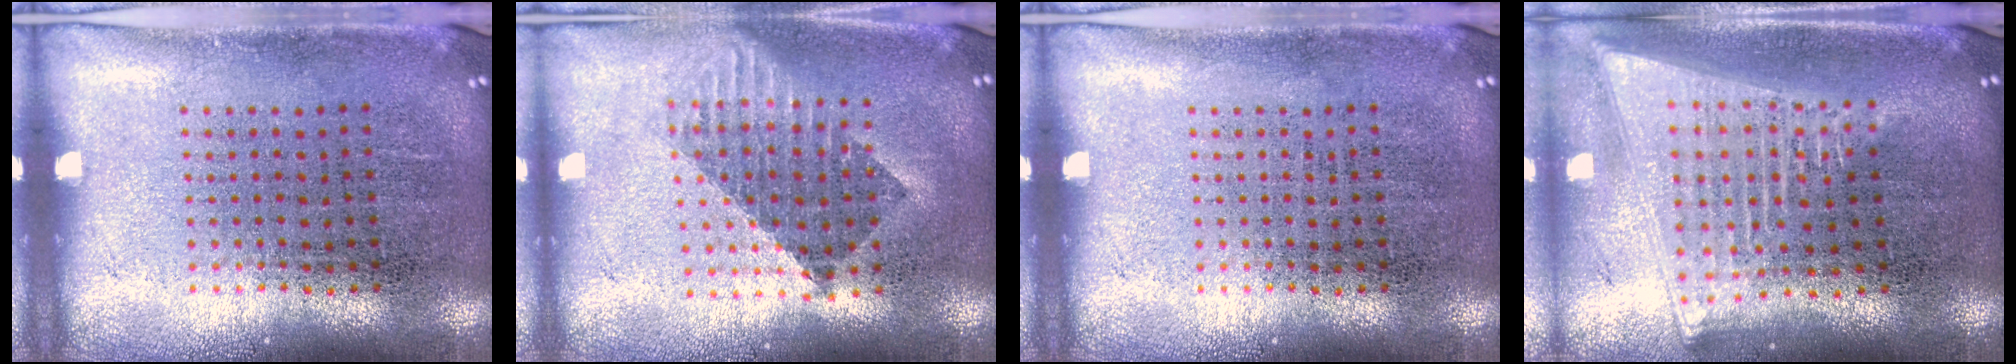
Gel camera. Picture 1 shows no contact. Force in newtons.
{"total": 1.7, "press": 1.4, "slide": 1.0}
{"total": 0.0}
{"total": 2.1, "press": 1.8, "slide": 1.1}